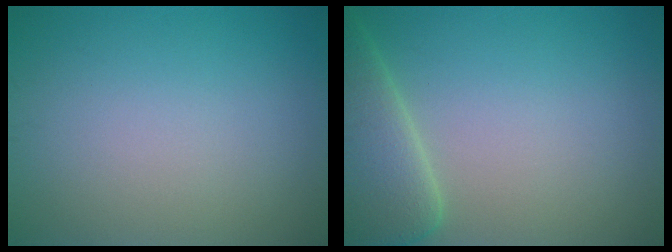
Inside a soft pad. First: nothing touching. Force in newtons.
{"total": 5.6, "press": 5.6, "slide": 0.5}